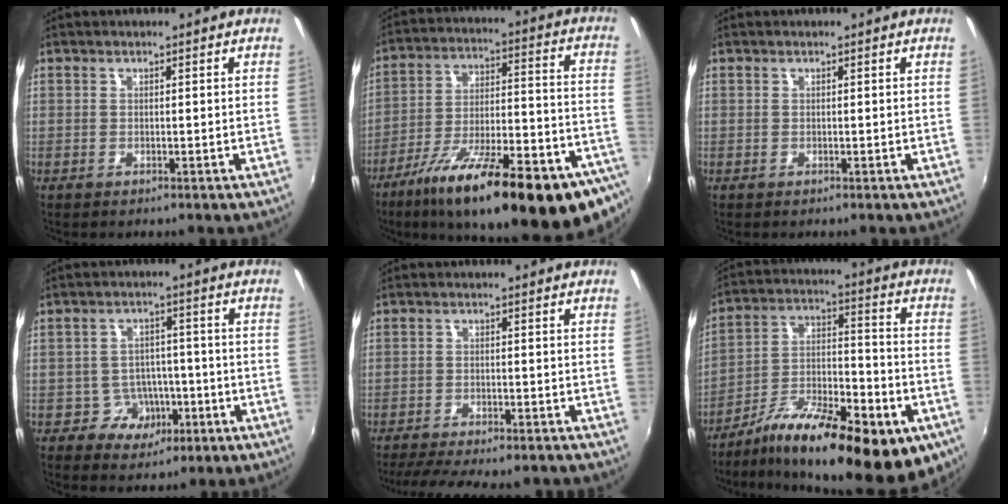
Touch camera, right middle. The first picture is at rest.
{"total": 31.6, "force": [-21.8, 7.6, 21.6], "torque": [-0.318, -0.039, -0.310]}
{"total": 0.0}
{"total": 6.4, "force": [-2.7, 5.5, 1.9], "torque": [-0.043, 0.018, -0.025]}
{"total": 11.4, "force": [-9.8, 1.8, 5.5], "torque": [-0.121, -0.026, -0.144]}
{"total": 25.4, "force": [-15.2, 8.4, 18.6], "torque": [-0.292, -0.018, -0.231]}